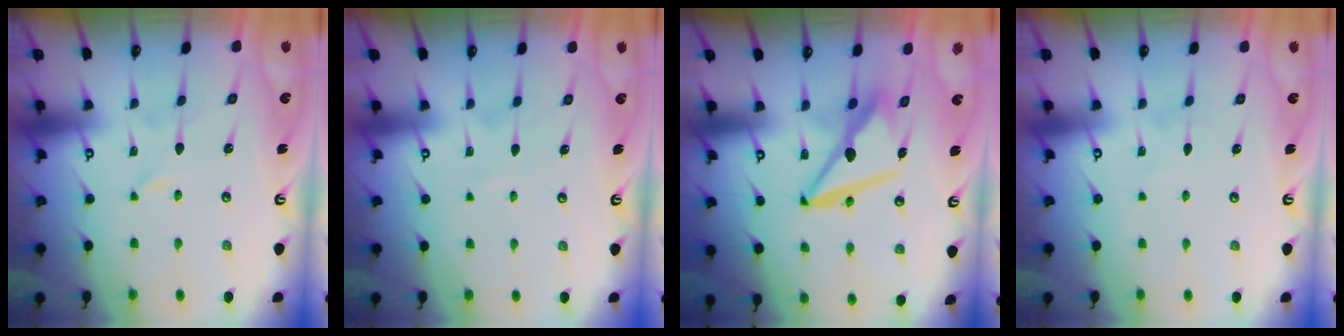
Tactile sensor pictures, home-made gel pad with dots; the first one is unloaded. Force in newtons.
{"total": 3.0, "press": 3.0, "slide": 0.3}
{"total": 10.5, "press": 10.3, "slide": 1.7}
{"total": 2.7, "press": 2.7, "slide": 0.3}